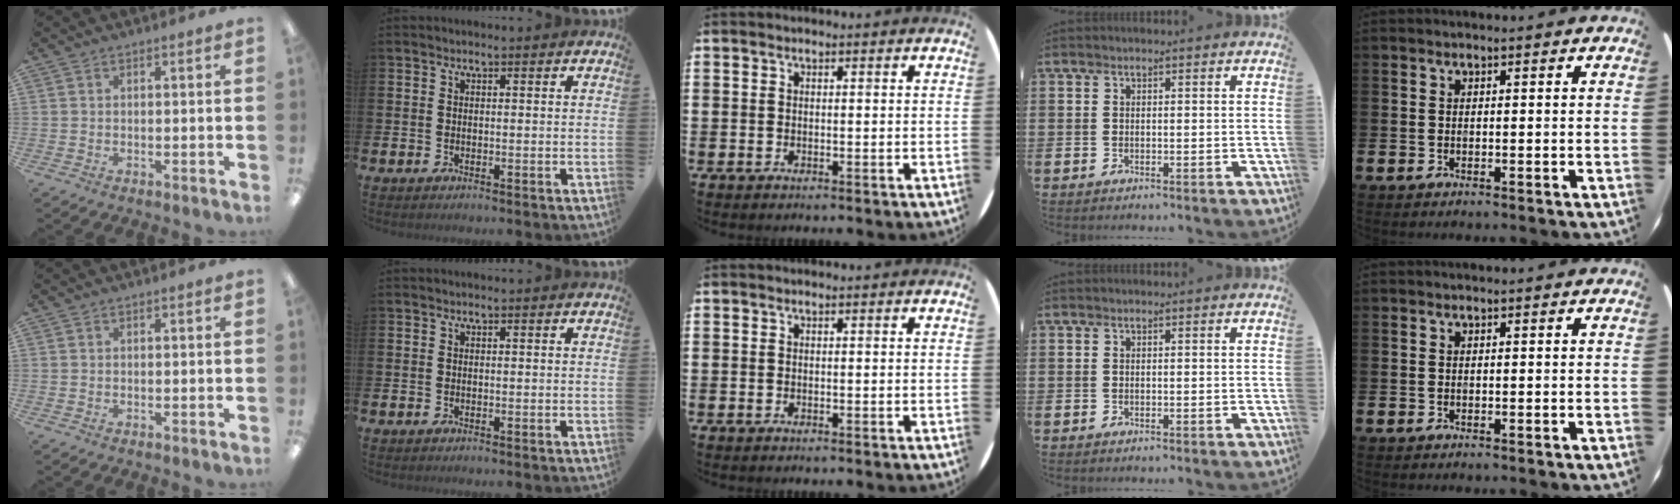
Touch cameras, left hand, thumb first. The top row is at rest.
{}